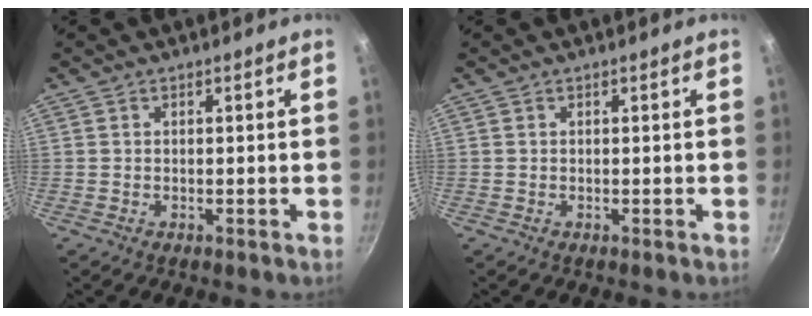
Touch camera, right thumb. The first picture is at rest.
{"total": 0.0}